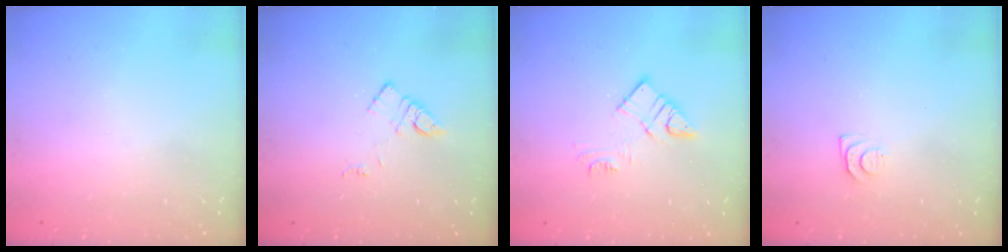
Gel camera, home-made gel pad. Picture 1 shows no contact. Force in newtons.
{"total": 5.8, "press": 5.8, "slide": 0.6}
{"total": 9.7, "press": 9.6, "slide": 0.6}
{"total": 4.6, "press": 4.6, "slide": 0.7}